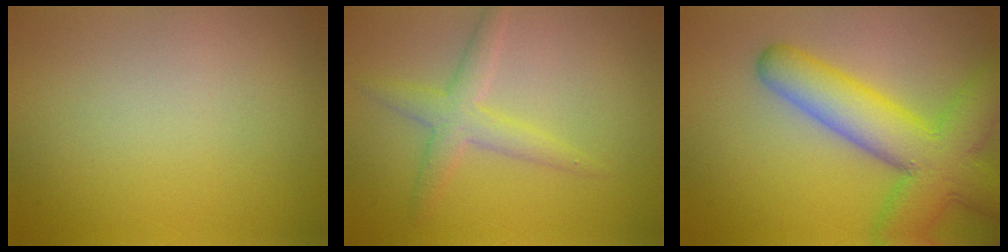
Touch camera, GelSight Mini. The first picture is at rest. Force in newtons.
{"total": 2.9, "press": 2.9, "slide": 0.3}
{"total": 8.8, "press": 8.8, "slide": 0.4}